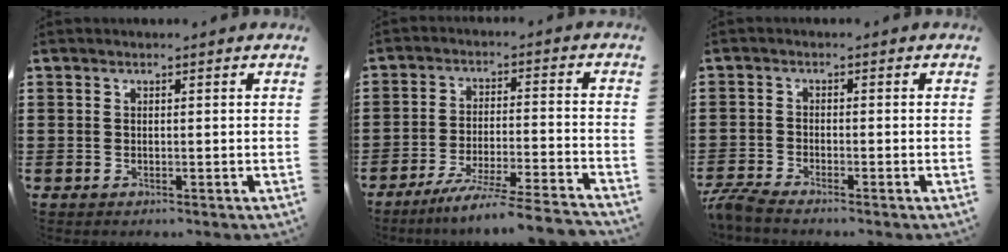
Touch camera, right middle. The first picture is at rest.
{"total": 7.3, "force": [-6.5, -0.8, 3.2], "torque": [-0.056, -0.013, -0.124]}
{"total": 2.6, "force": [-2.4, 0.0, 0.9], "torque": [-0.031, -0.005, -0.053]}